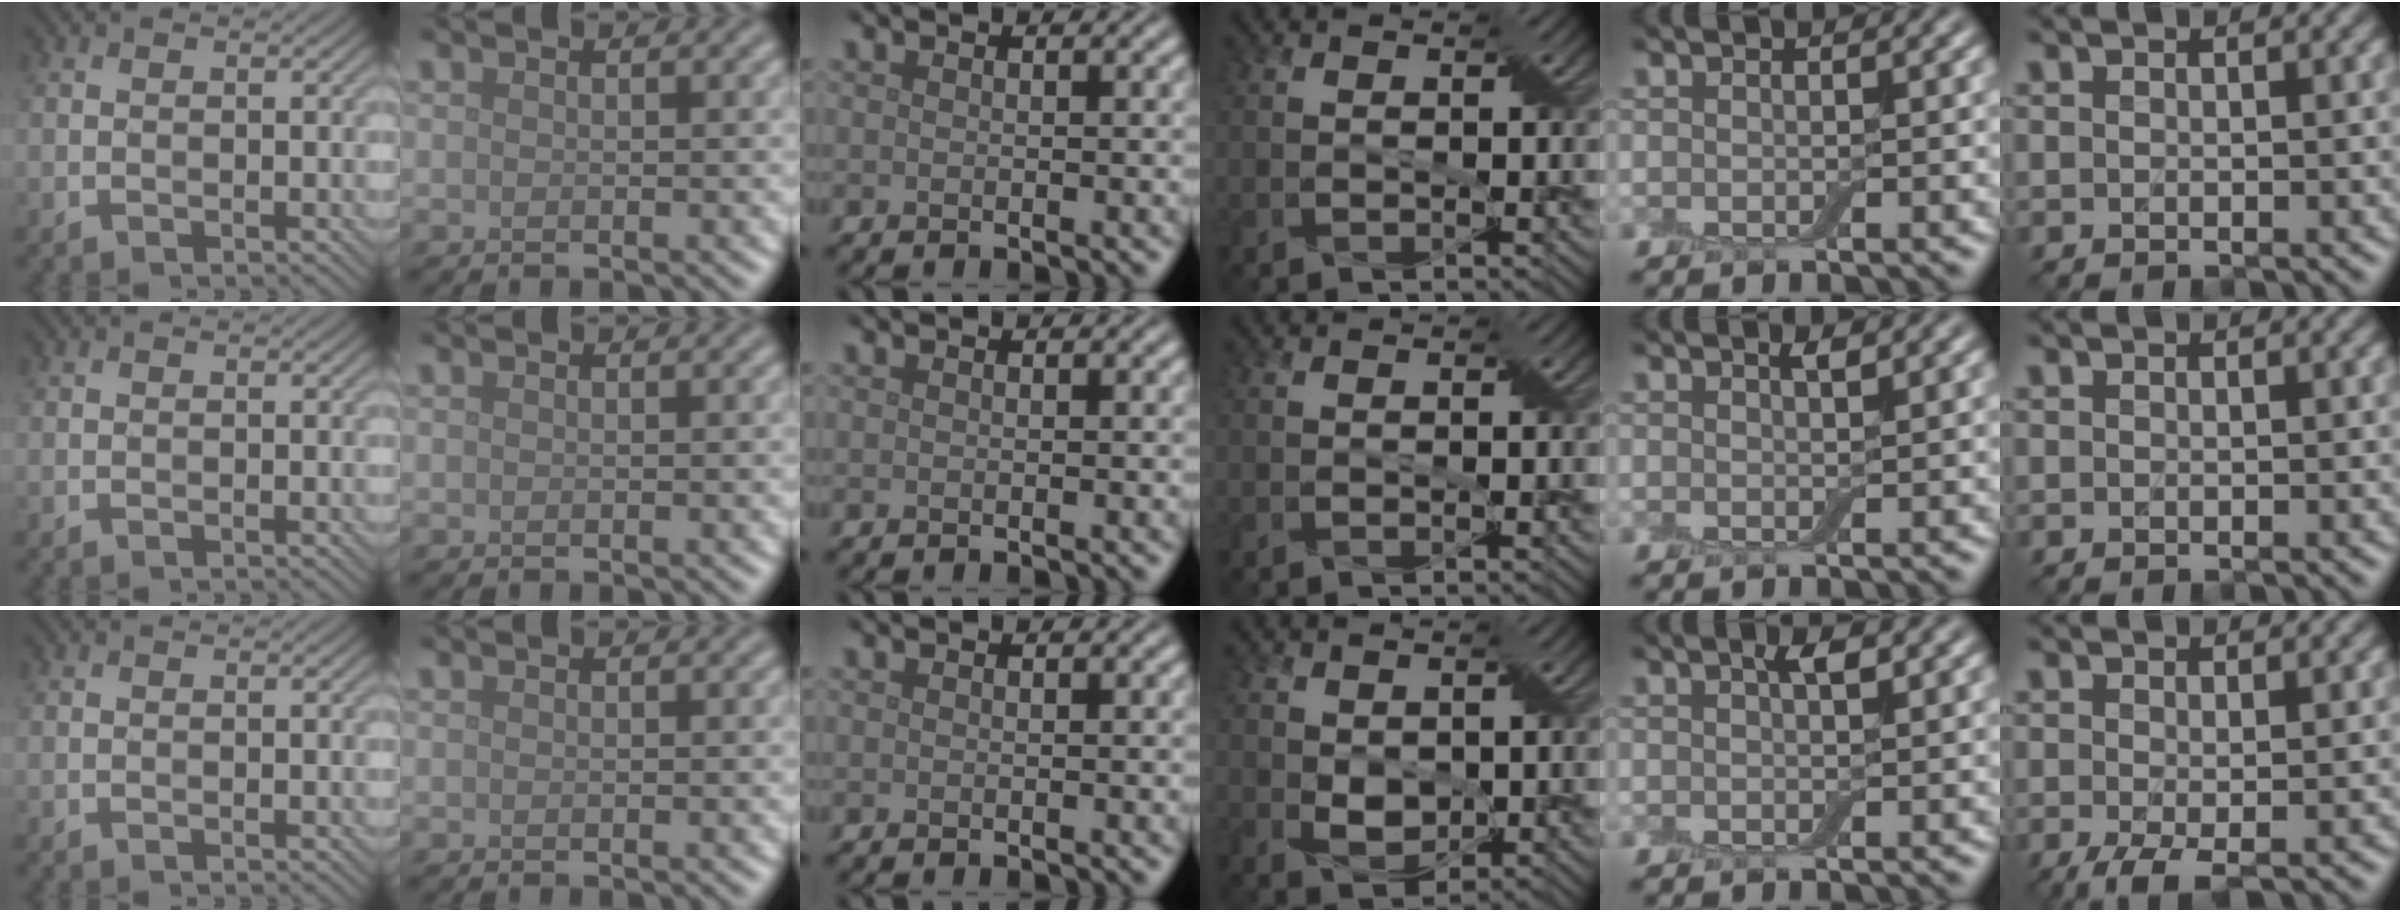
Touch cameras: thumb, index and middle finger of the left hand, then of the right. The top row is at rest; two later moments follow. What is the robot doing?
{"motion": "pour", "object": "cup"}